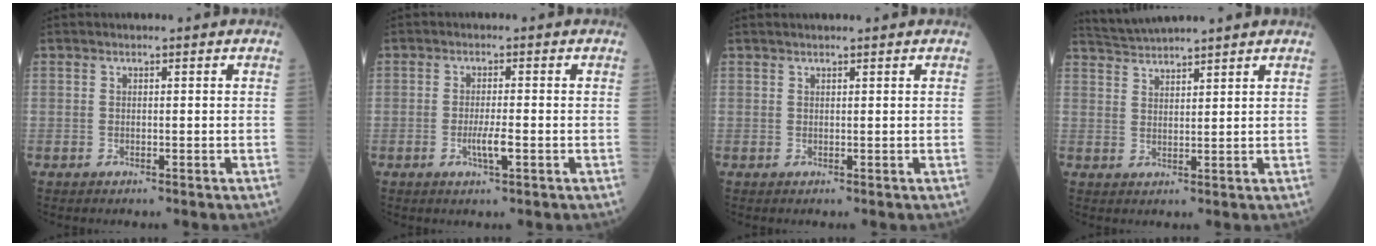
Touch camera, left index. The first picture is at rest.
{"total": 2.9, "force": [-1.1, 0.2, 2.7], "torque": [-0.054, -0.006, -0.020]}
{"total": 1.9, "force": [1.7, 0.0, 0.9], "torque": [-0.007, 0.023, 0.029]}
{"total": 5.3, "force": [5.1, -0.7, 1.2], "torque": [-0.029, 0.028, 0.093]}